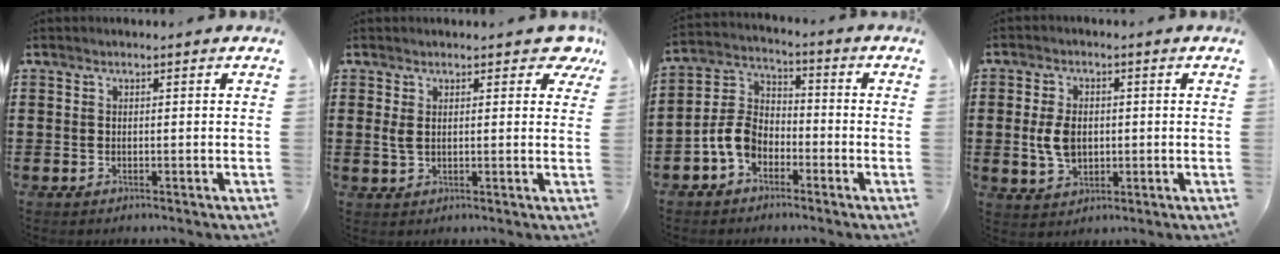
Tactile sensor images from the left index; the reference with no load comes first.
{"total": 4.6, "force": [2.4, 2.3, 3.3], "torque": [-0.050, -0.003, 0.036]}
{"total": 6.8, "force": [-3.5, 4.5, 3.6], "torque": [-0.104, 0.006, -0.076]}
{"total": 5.5, "force": [0.0, 3.7, 4.1], "torque": [-0.105, 0.004, -0.007]}